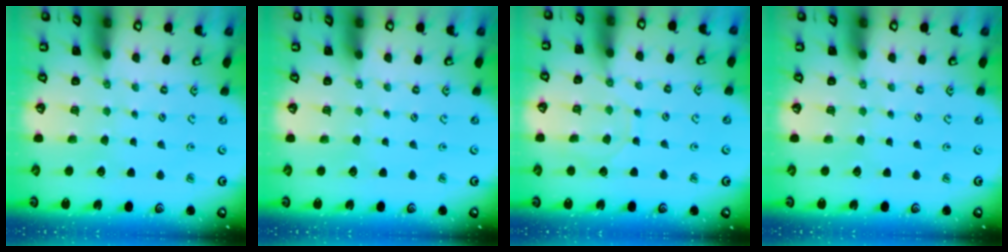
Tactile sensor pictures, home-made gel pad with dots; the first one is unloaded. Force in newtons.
{"total": 0.0}
{"total": 5.9, "press": 5.9, "slide": 0.6}
{"total": 0.0}